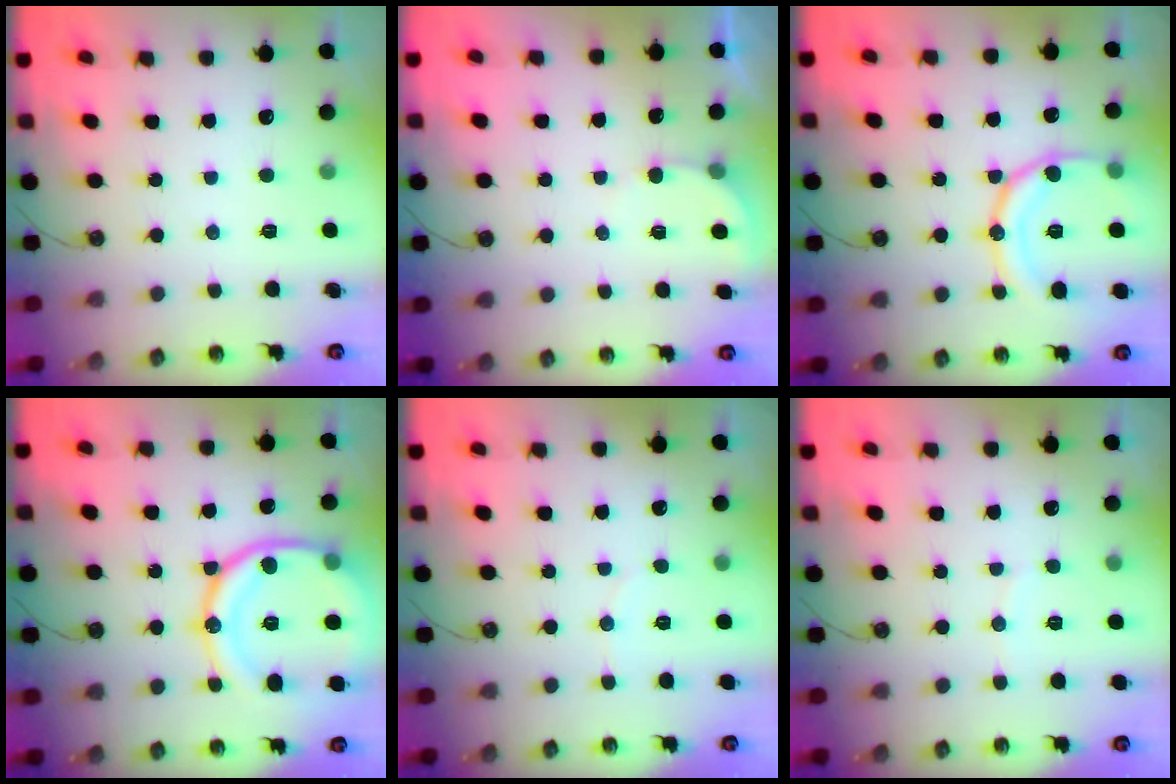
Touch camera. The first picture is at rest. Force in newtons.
{"total": 2.9, "press": 2.9, "slide": 0.3}
{"total": 15.6, "press": 15.5, "slide": 1.7}
{"total": 21.9, "press": 21.7, "slide": 2.5}
{"total": 2.3, "press": 2.3, "slide": 0.2}
{"total": 2.2, "press": 2.2, "slide": 0.2}